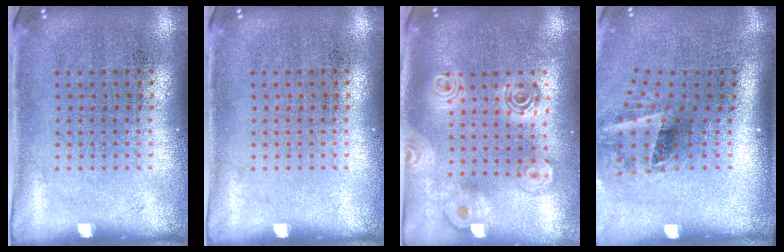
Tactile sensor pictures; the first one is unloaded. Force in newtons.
{"total": 0.0}
{"total": 2.1, "press": 1.7, "slide": 1.3}
{"total": 2.0, "press": 1.3, "slide": 1.5}